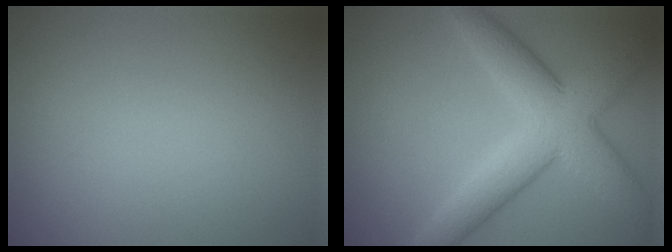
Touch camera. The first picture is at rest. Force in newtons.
{"total": 7.5, "press": 7.5, "slide": 0.2}